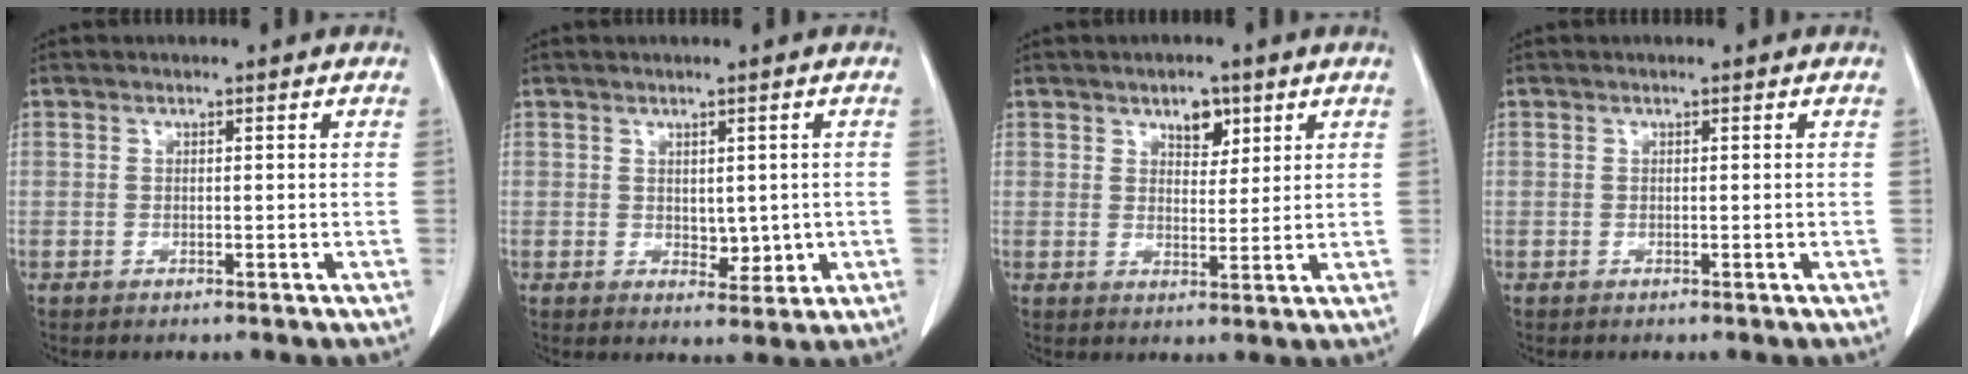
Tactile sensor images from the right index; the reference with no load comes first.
{"total": 3.6, "force": [-0.1, 2.1, 2.9], "torque": [-0.033, -0.006, 0.009]}
{"total": 4.0, "force": [2.4, 2.2, 2.3], "torque": [-0.031, 0.000, 0.037]}
{"total": 0.0}